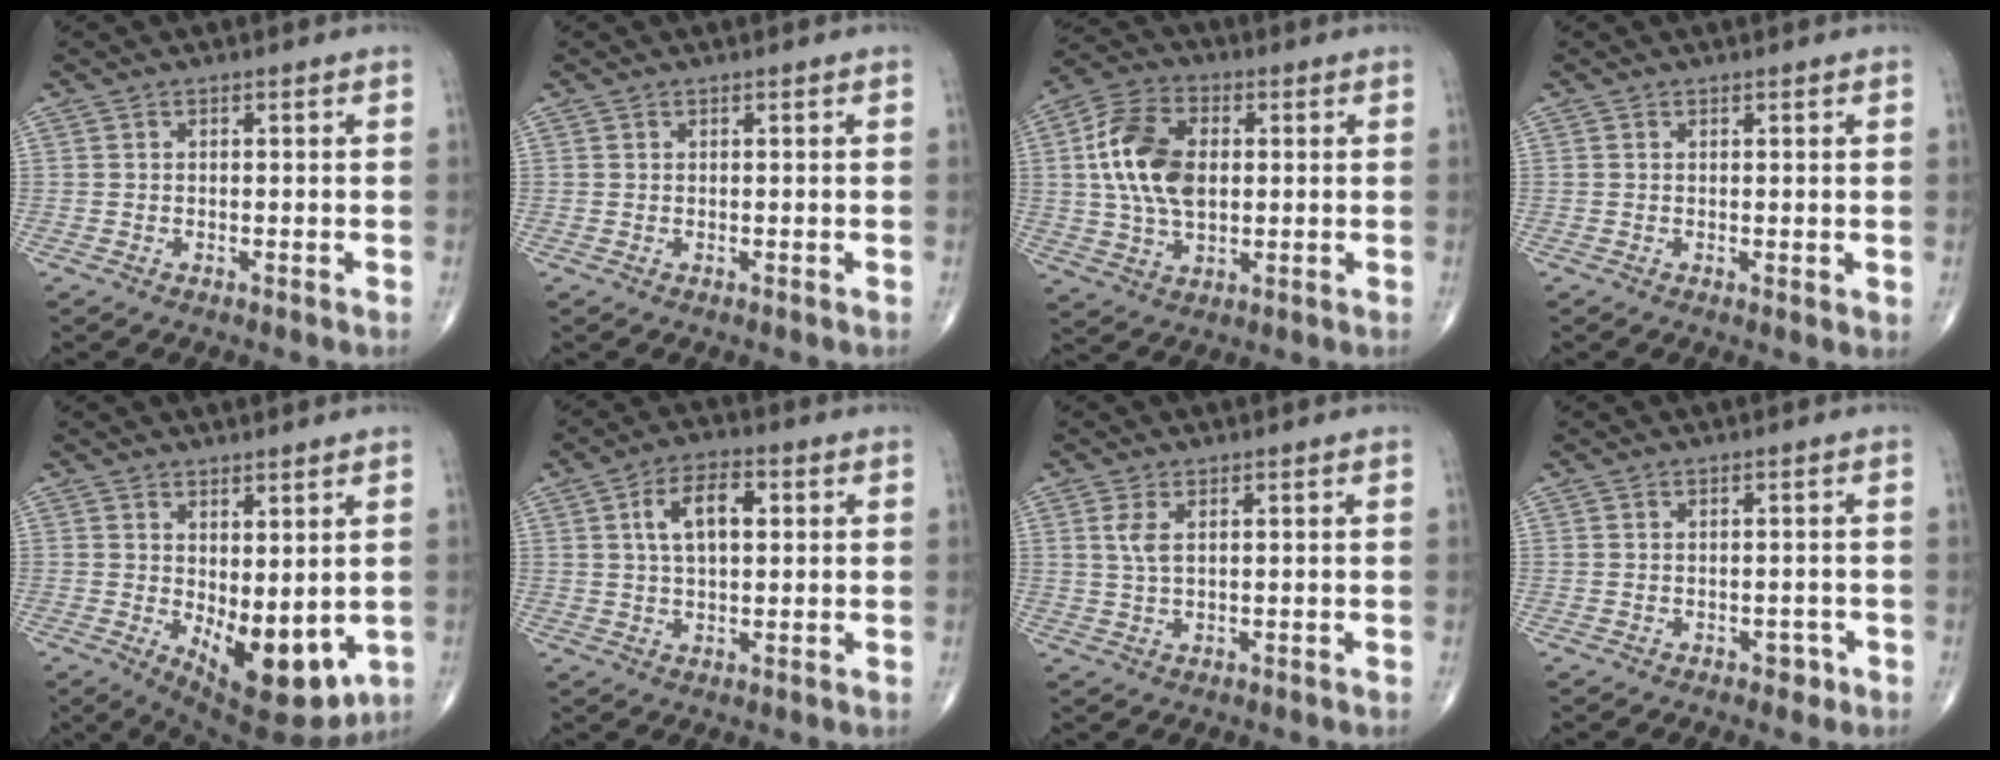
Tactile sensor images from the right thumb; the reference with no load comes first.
{"total": 0.0}
{"total": 13.7, "force": [1.5, 8.5, 10.7], "torque": [-0.198, 0.011, 0.025]}
{"total": 1.0, "force": [0.3, 0.4, 0.9], "torque": [-0.017, -0.006, 0.004]}
{"total": 12.0, "force": [-1.3, 5.5, 10.6], "torque": [-0.133, -0.024, 0.002]}
{"total": 8.3, "force": [2.1, 4.4, 6.8], "torque": [-0.108, 0.010, 0.032]}
{"total": 2.8, "force": [0.9, 1.1, 2.4], "torque": [-0.058, 0.002, 0.025]}
{"total": 1.6, "force": [-0.8, 1.1, 0.8], "torque": [-0.002, 0.005, -0.010]}